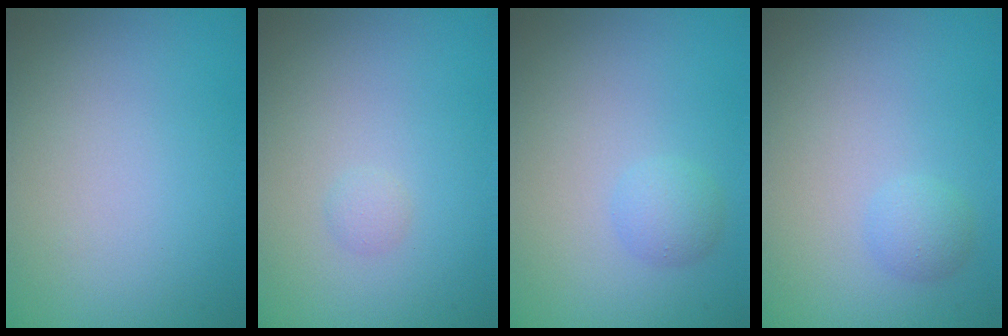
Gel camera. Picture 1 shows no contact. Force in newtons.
{"total": 0.6, "press": 0.6, "slide": 0.0}
{"total": 1.5, "press": 1.5, "slide": 0.1}
{"total": 1.3, "press": 1.3, "slide": 0.1}